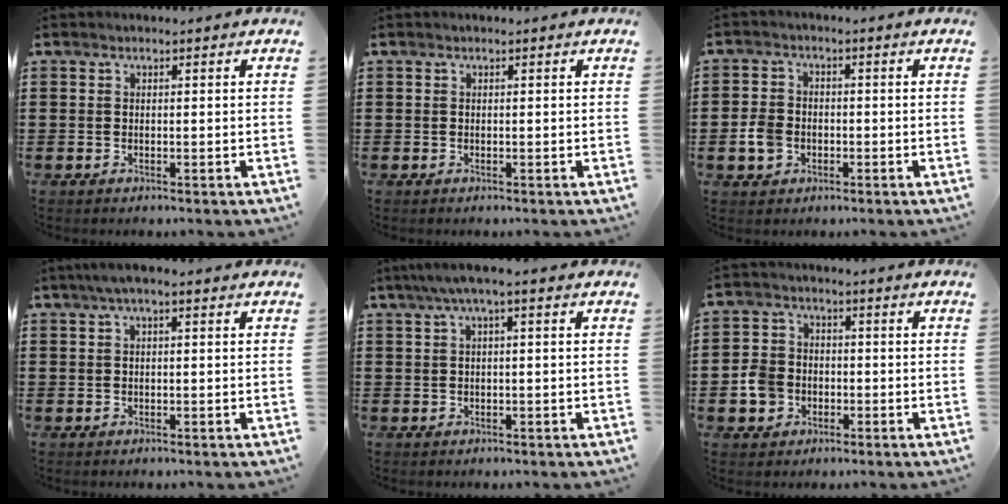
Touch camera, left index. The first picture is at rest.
{"total": 0.0}
{"total": 3.9, "force": [-1.2, 3.2, 2.0], "torque": [-0.055, 0.001, -0.026]}
{"total": 1.7, "force": [0.3, 0.3, 1.6], "torque": [-0.037, -0.001, 0.003]}
{"total": 2.2, "force": [-0.1, 0.1, 2.1], "torque": [-0.037, 0.001, -0.005]}
{"total": 4.9, "force": [-1.6, 4.3, 1.8], "torque": [-0.048, 0.009, -0.032]}